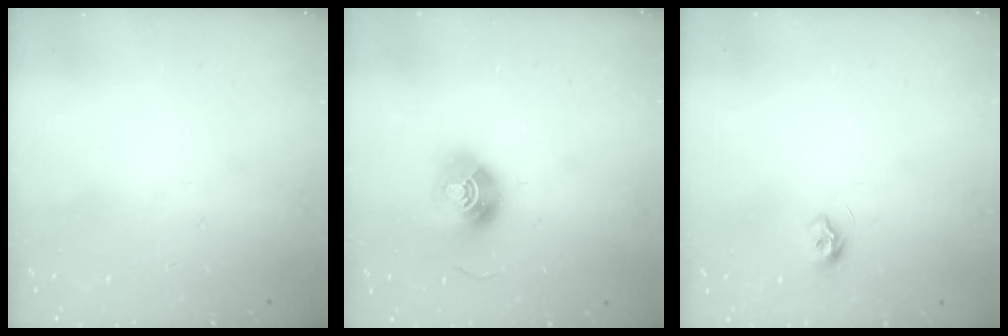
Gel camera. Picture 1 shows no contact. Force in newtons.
{"total": 10.4, "press": 10.4, "slide": 0.3}
{"total": 6.4, "press": 6.3, "slide": 0.6}